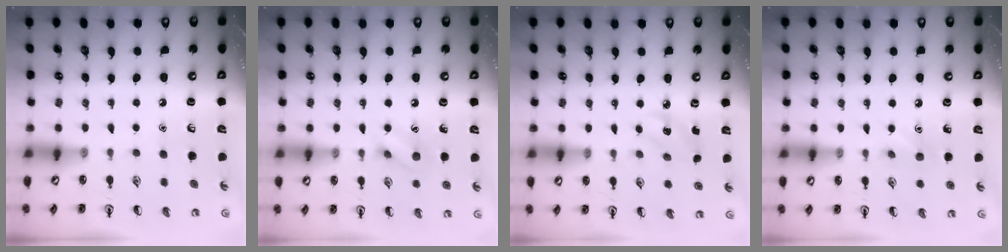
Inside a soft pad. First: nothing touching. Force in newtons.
{"total": 7.0, "press": 7.0, "slide": 0.7}
{"total": 2.4, "press": 2.2, "slide": 0.9}
{"total": 5.8, "press": 5.6, "slide": 1.8}